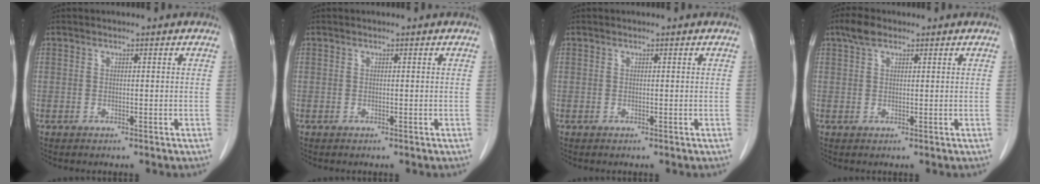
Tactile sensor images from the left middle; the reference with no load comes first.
{"total": 0.0}
{"total": 0.0}
{"total": 2.8, "force": [1.9, 1.3, 1.6], "torque": [-0.035, 0.012, 0.036]}